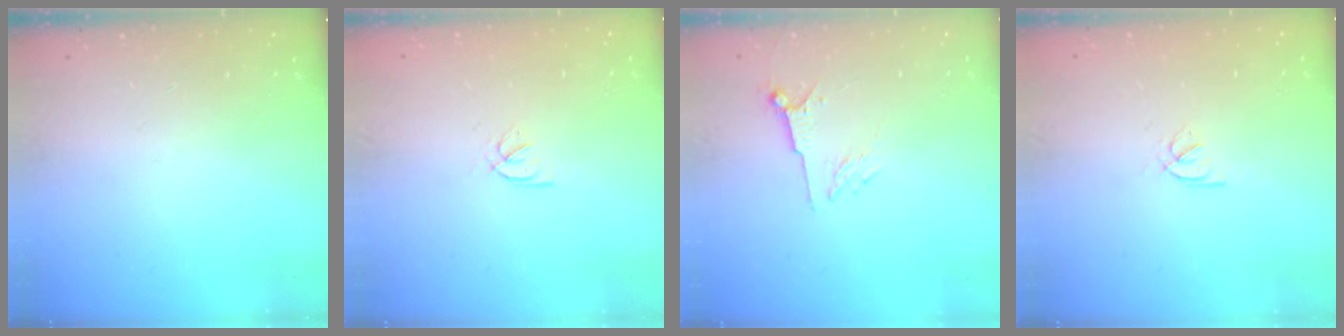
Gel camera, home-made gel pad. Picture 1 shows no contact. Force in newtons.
{"total": 2.2, "press": 2.2, "slide": 0.2}
{"total": 4.1, "press": 4.0, "slide": 0.5}
{"total": 2.2, "press": 2.2, "slide": 0.2}